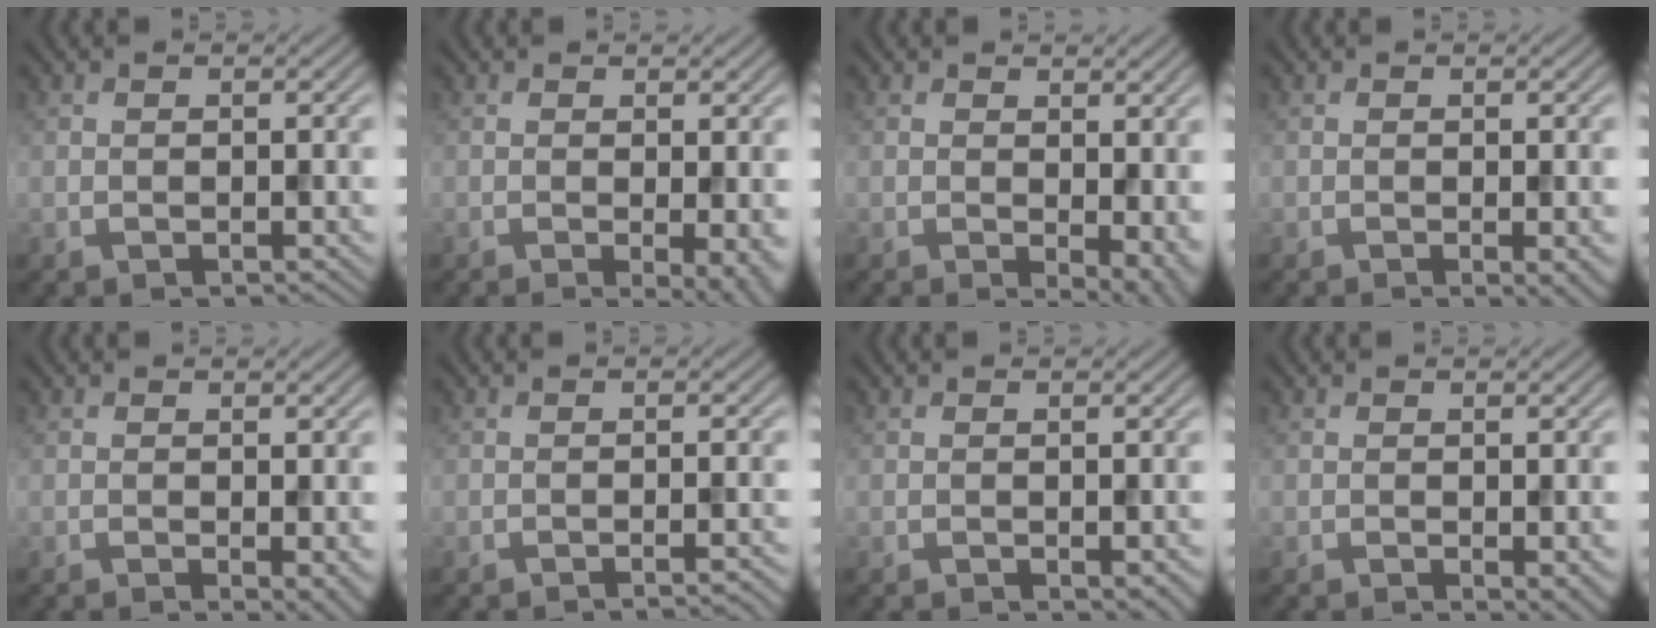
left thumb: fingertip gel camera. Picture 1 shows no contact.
{"total": 3.7, "force": [-0.5, 0.8, 3.6], "torque": [-0.051, -0.011, -0.006]}
{"total": 4.7, "force": [0.2, 2.1, 4.2], "torque": [-0.058, -0.011, 0.009]}
{"total": 2.2, "force": [-0.5, 0.4, 2.1], "torque": [-0.029, -0.003, -0.010]}
{"total": 2.1, "force": [-0.3, 0.5, 2.1], "torque": [-0.028, -0.008, -0.004]}
{"total": 1.6, "force": [-0.9, 0.3, 1.3], "torque": [-0.006, 0.001, -0.021]}
{"total": 1.1, "force": [-0.3, 0.5, 0.9], "torque": [-0.014, -0.007, -0.002]}
{"total": 1.8, "force": [-0.3, 0.6, 1.7], "torque": [-0.023, -0.009, -0.003]}